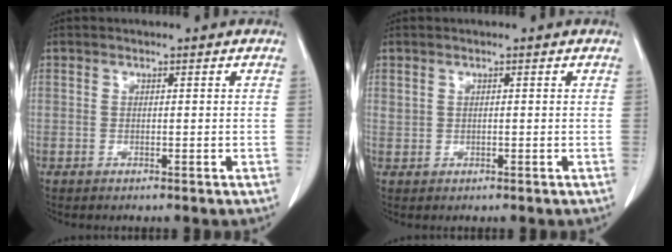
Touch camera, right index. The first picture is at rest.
{"total": 0.6, "force": [0.3, 0.4, 0.4], "torque": [-0.012, 0.011, 0.012]}